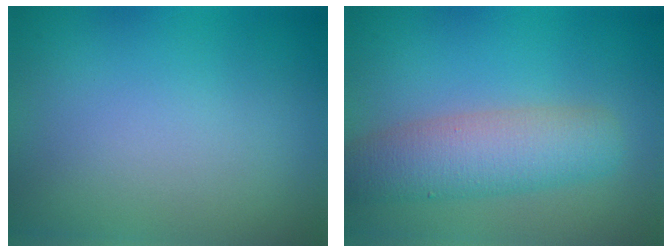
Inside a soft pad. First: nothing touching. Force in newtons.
{"total": 5.5, "press": 5.5, "slide": 0.3}